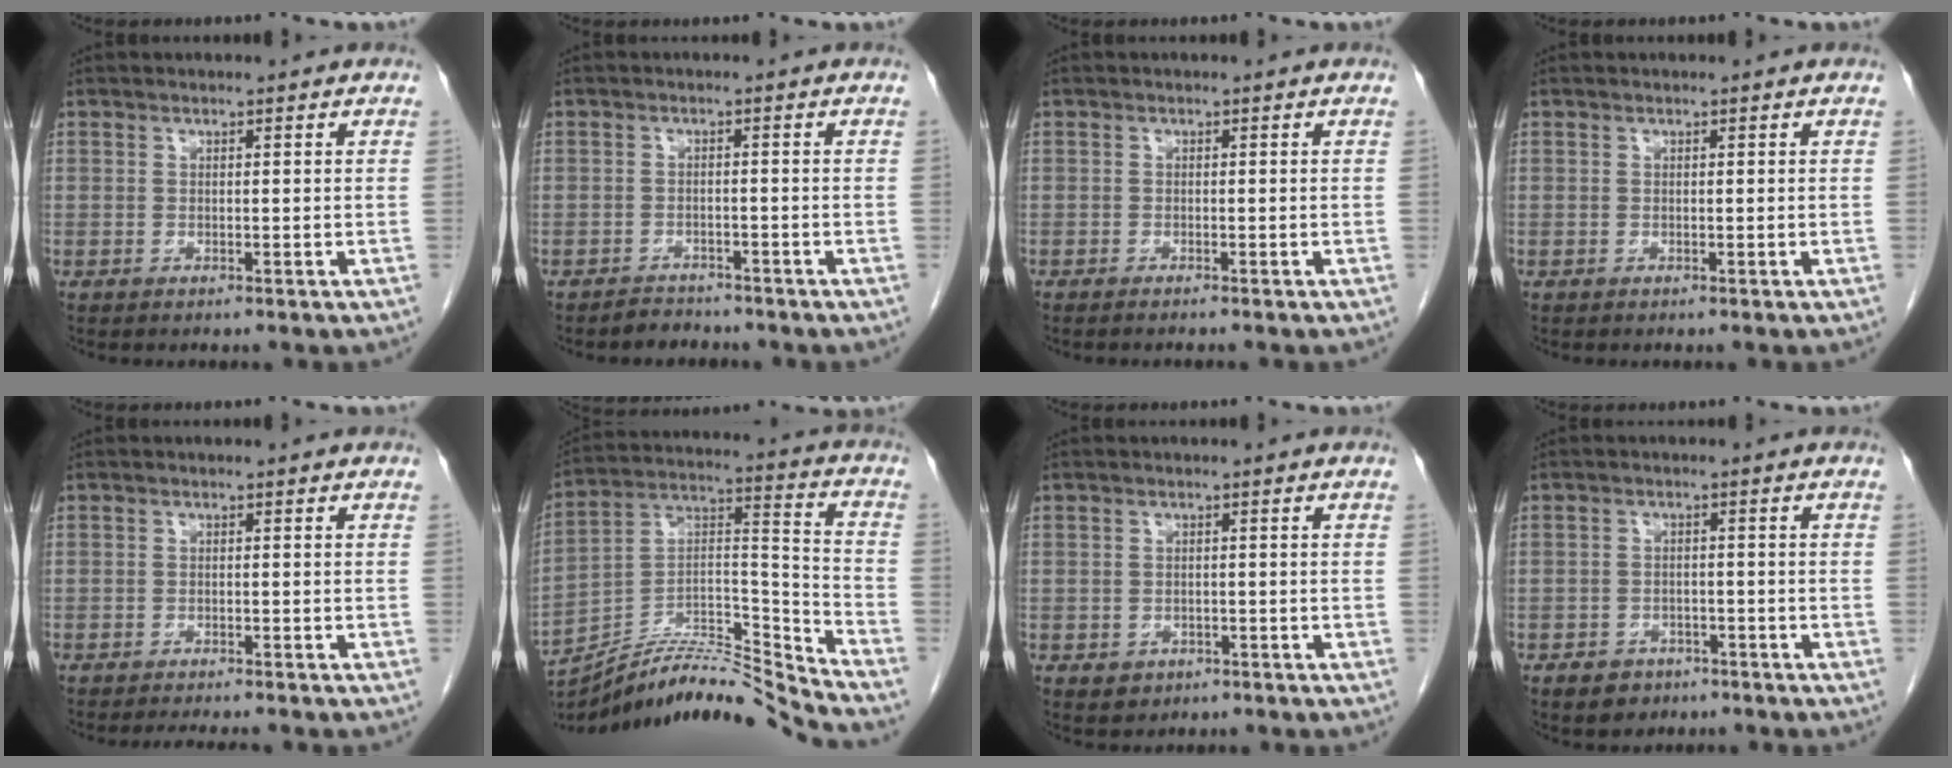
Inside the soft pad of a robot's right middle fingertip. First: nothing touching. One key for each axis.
{"total": 2.3, "fx": -2.1, "fy": 0.8, "fz": -0.3, "tx": 0.000, "ty": -0.001, "tz": -0.033}
{"total": 1.4, "fx": -1.2, "fy": -0.1, "fz": 0.7, "tx": -0.010, "ty": 0.000, "tz": -0.013}
{"total": 0.0}
{"total": 4.2, "fx": -3.8, "fy": 0.5, "fz": 1.7, "tx": -0.019, "ty": -0.007, "tz": -0.054}
{"total": 18.0, "fx": -17.5, "fy": -1.3, "fz": 4.1, "tx": -0.067, "ty": 0.052, "tz": -0.301}
{"total": 2.4, "fx": -1.2, "fy": 2.0, "fz": 0.6, "tx": -0.010, "ty": 0.005, "tz": -0.009}
{"total": 3.8, "fx": -2.4, "fy": 2.7, "fz": 1.0, "tx": -0.017, "ty": 0.007, "tz": -0.030}